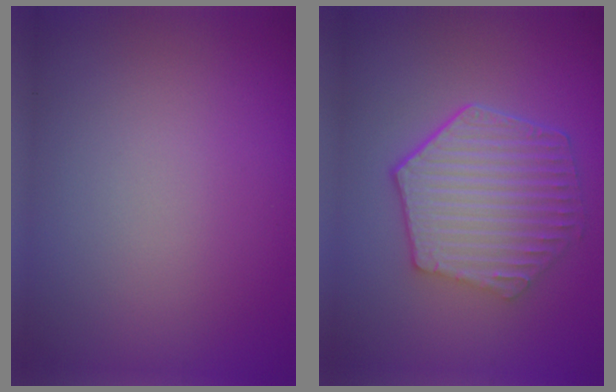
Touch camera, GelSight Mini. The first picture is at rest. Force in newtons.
{"total": 6.4, "press": 4.9, "slide": 4.2}